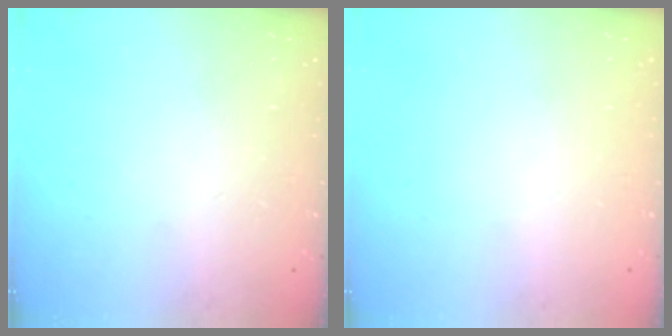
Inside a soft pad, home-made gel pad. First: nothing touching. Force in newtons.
{"total": 0.0}